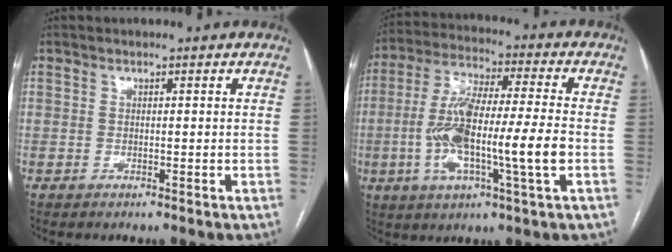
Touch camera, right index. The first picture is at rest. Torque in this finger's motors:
{"motor_torque": [1.73, -0.41, 1.00, 0.21]}